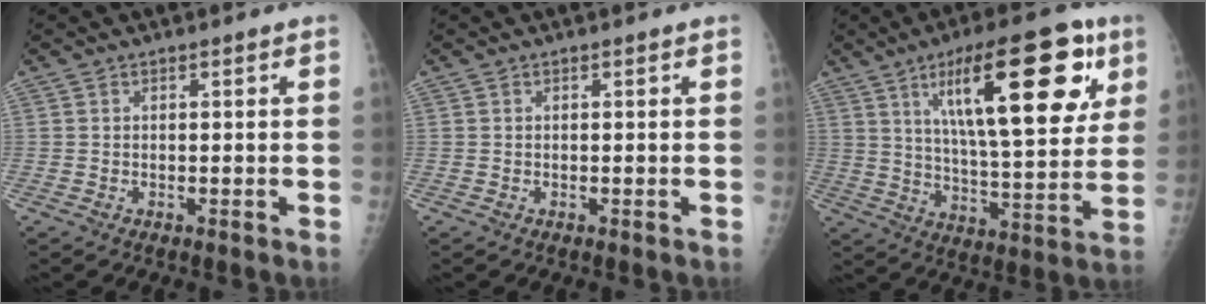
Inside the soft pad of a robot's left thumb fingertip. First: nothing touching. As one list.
[{"total": 0.0}, {"total": 23.9, "force": [10.1, 7.6, 20.3], "torque": [-0.274, -0.024, 0.158]}]